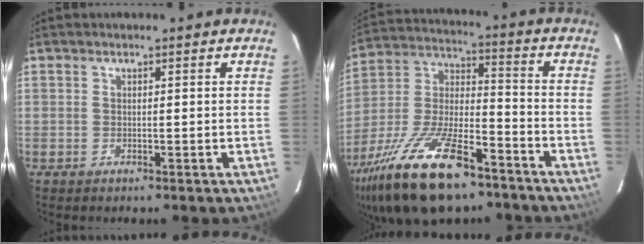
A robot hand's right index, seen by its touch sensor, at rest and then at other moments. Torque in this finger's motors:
{"motor_torque": [1.19, -0.95, 1.05, 0.21]}